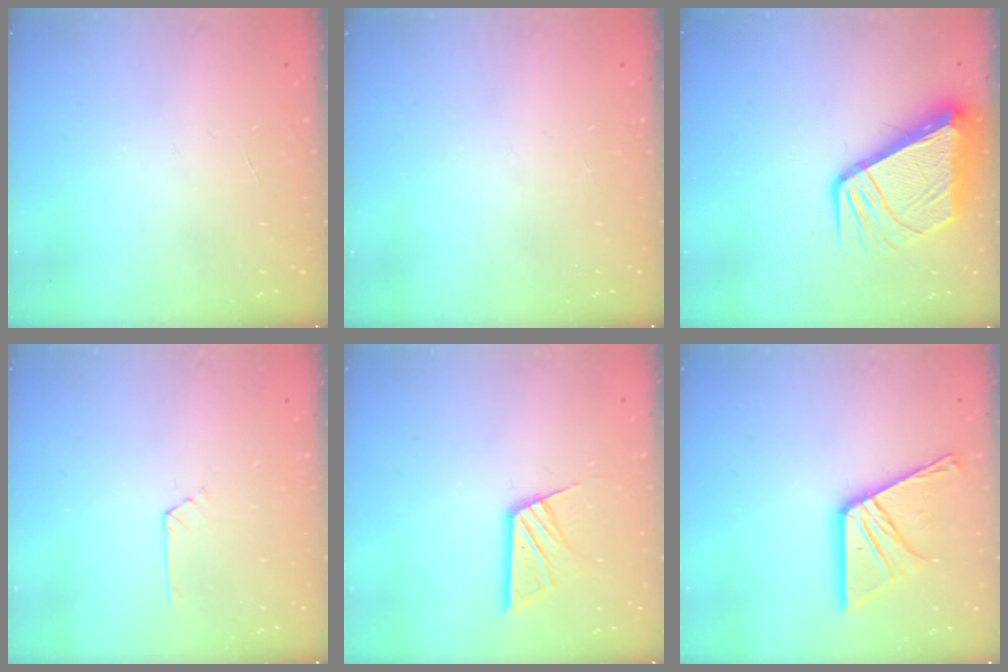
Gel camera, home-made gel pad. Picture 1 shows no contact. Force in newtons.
{"total": 0.0}
{"total": 12.3, "press": 12.2, "slide": 1.6}
{"total": 2.7, "press": 2.7, "slide": 0.4}
{"total": 11.0, "press": 11.0, "slide": 1.2}
{"total": 16.1, "press": 16.1, "slide": 1.5}